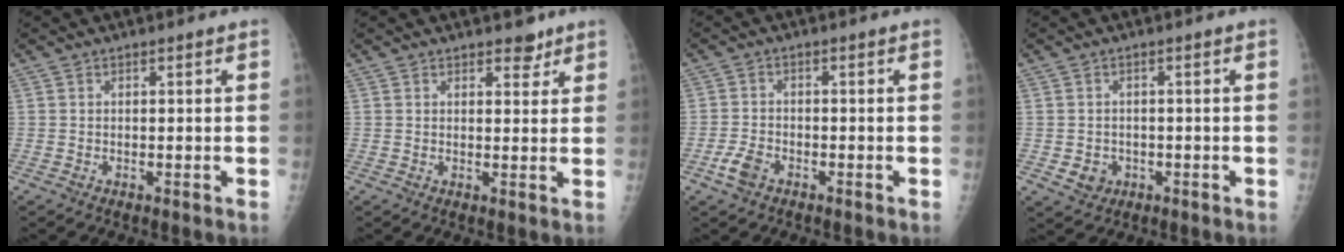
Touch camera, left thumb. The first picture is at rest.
{"total": 3.0, "force": [2.3, 1.5, 1.3], "torque": [0.002, -0.012, 0.030]}
{"total": 3.6, "force": [-2.0, 2.2, 2.1], "torque": [-0.045, 0.008, -0.038]}
{"total": 3.3, "force": [-0.8, 2.9, 1.2], "torque": [-0.006, 0.003, -0.004]}